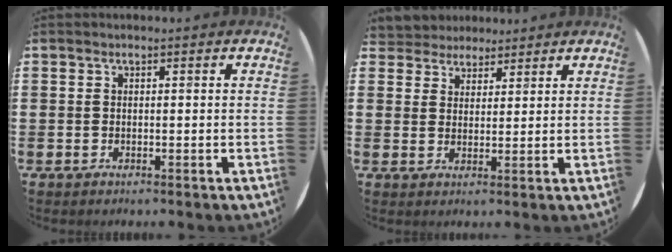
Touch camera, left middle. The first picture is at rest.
{"total": 4.0, "force": [3.7, 1.5, -0.5], "torque": [-0.006, -0.002, 0.072]}